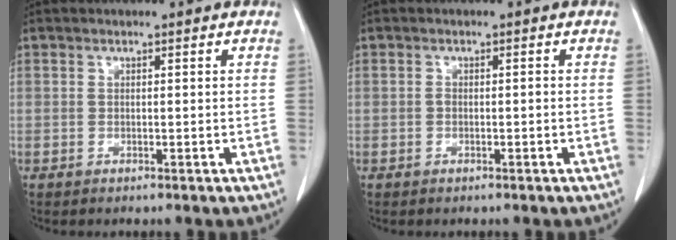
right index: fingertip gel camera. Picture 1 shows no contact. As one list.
[{"total": 0.6, "force": [-0.2, 0.3, 0.5], "torque": [-0.008, 0.002, -0.004]}]